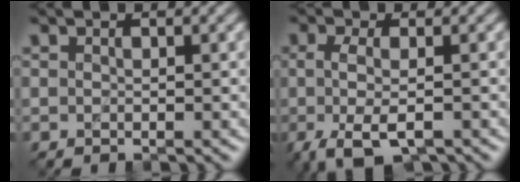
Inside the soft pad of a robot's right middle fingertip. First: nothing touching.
{"total": 4.7, "force": [-1.9, 2.0, 3.8], "torque": [-0.088, -0.004, -0.036]}